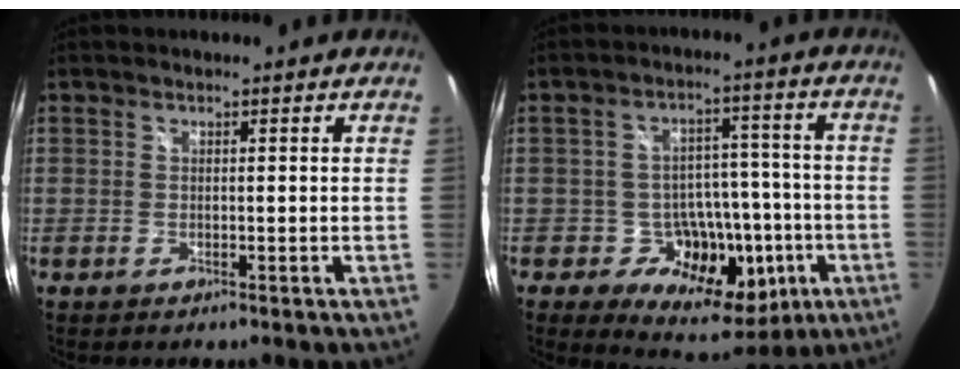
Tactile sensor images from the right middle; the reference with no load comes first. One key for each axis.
{"total": 3.1, "fx": -1.3, "fy": 2.1, "fz": 1.9, "tx": -0.036, "ty": -0.004, "tz": -0.015}